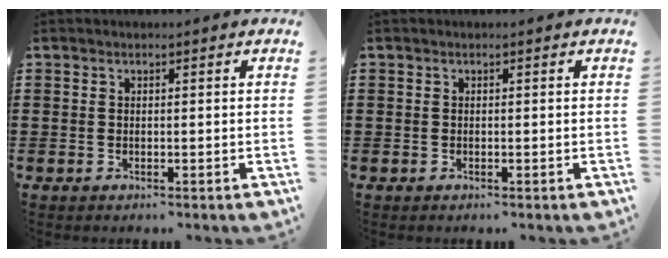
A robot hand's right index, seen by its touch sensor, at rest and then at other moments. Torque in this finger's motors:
{"motor_torque": [0.00, 2.14, 0.00, 0.00]}